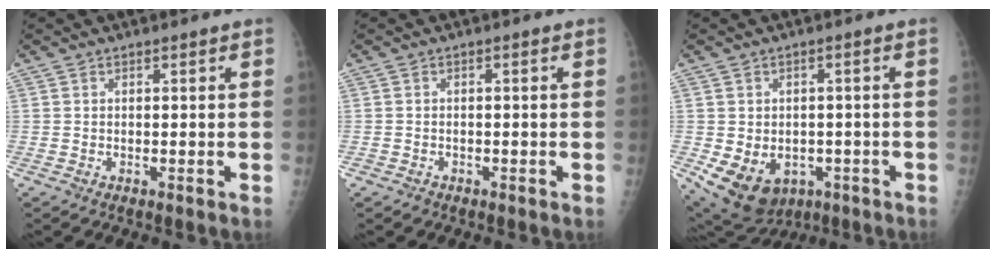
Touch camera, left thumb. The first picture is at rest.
{"total": 1.0, "force": [-0.7, 0.7, 0.1], "torque": [0.002, 0.004, -0.013]}
{"total": 13.9, "force": [-4.7, 10.4, 7.9], "torque": [-0.137, 0.008, -0.048]}